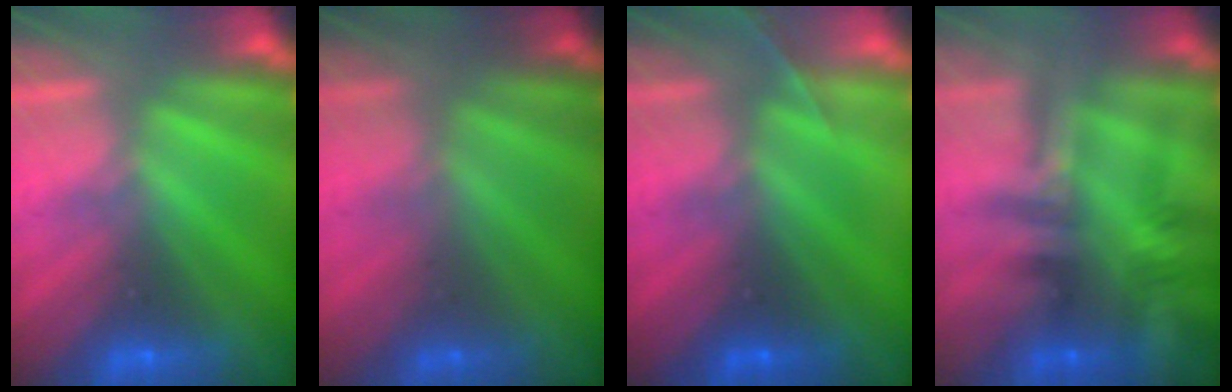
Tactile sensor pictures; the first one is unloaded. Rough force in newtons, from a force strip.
{"total": 1.0}
{"total": 1.4}
{"total": 2.4}